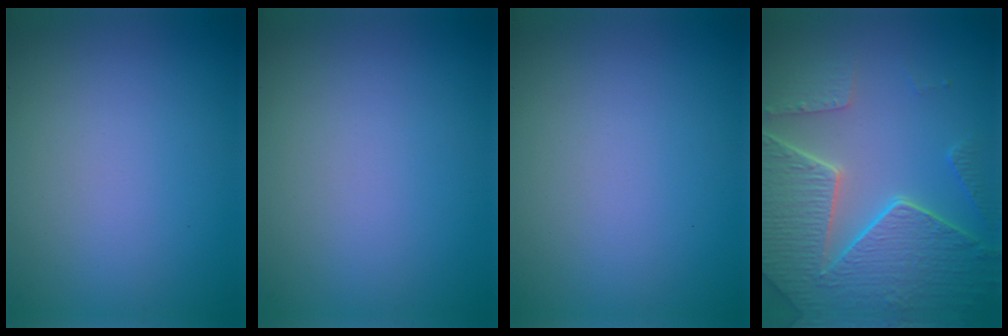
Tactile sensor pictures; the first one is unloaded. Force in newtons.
{"total": 0.0}
{"total": 0.0}
{"total": 8.3, "press": 6.1, "slide": 5.6}